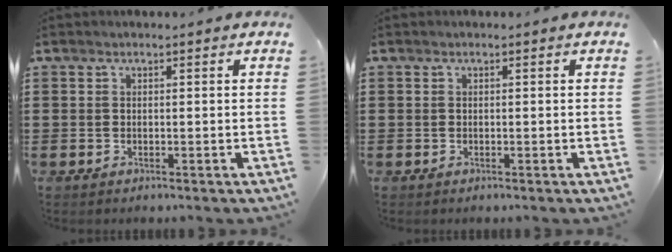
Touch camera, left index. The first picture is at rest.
{"total": 0.0}